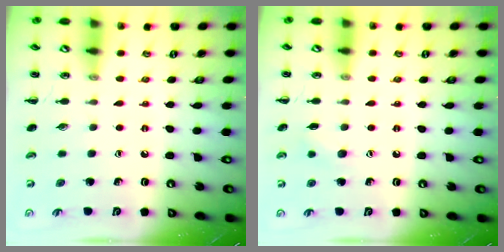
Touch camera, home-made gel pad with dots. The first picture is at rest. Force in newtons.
{"total": 4.8, "press": 4.7, "slide": 1.0}